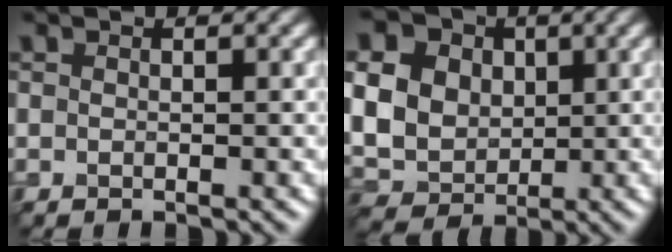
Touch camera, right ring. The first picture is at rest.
{"total": 14.2, "force": [3.9, 11.8, 6.9], "torque": [-0.165, 0.020, 0.064]}